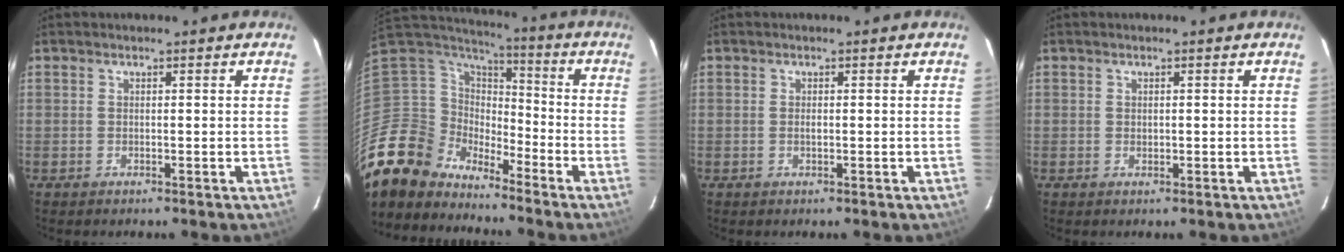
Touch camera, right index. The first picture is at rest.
{"total": 13.9, "force": [-12.5, 5.8, 2.0], "torque": [-0.067, 0.021, -0.252]}
{"total": 0.7, "force": [-0.1, 0.4, 0.5], "torque": [-0.008, -0.001, 0.000]}
{"total": 0.6, "force": [0.1, 0.5, 0.2], "torque": [-0.001, 0.000, 0.004]}